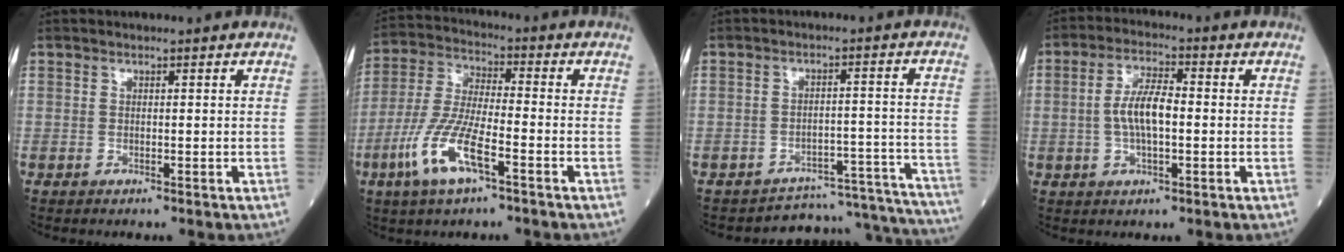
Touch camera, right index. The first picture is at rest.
{"total": 11.2, "force": [-5.1, 2.4, 9.7], "torque": [-0.211, -0.010, -0.100]}
{"total": 14.9, "force": [-14.8, 1.3, -0.4], "torque": [0.032, 0.049, -0.184]}
{"total": 6.8, "force": [-0.4, 2.1, 6.4], "torque": [-0.131, 0.009, -0.011]}